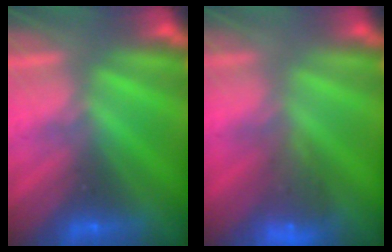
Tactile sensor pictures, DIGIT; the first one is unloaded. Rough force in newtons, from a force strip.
{"total": 7.7}